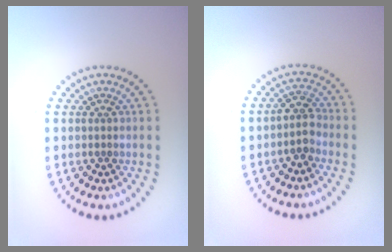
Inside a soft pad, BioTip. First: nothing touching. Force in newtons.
{"total": 2.1, "press": 1.7, "slide": 1.2}